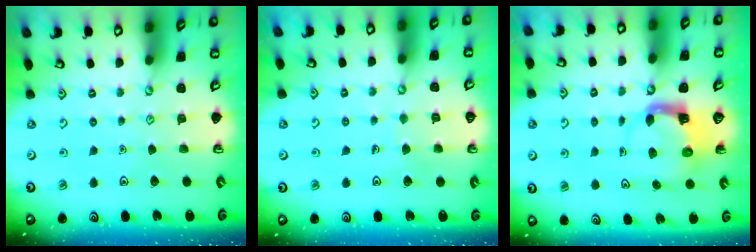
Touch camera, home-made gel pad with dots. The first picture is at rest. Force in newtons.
{"total": 2.3, "press": 2.3, "slide": 0.1}
{"total": 3.9, "press": 3.8, "slide": 0.6}